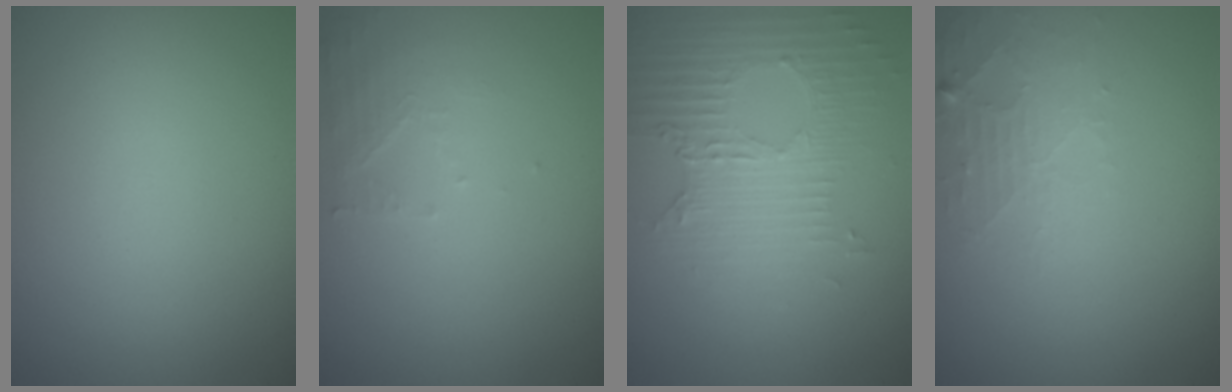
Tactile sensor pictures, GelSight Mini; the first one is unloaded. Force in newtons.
{"total": 1.7, "press": 1.7, "slide": 0.3}
{"total": 3.6, "press": 3.1, "slide": 1.8}
{"total": 2.2, "press": 2.2, "slide": 0.5}